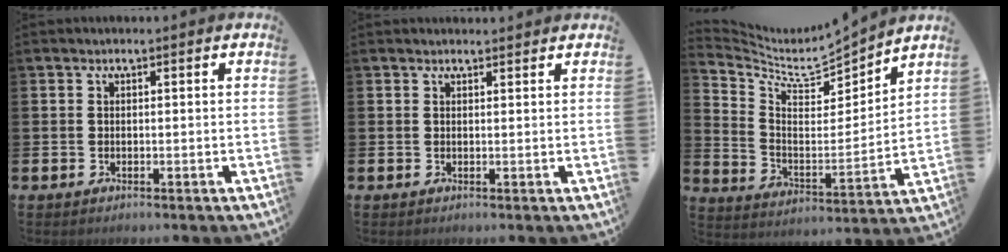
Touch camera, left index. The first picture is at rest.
{"total": 1.0, "force": [0.9, 0.2, 0.1], "torque": [0.007, -0.002, 0.015]}
{"total": 6.5, "force": [5.8, 1.8, 2.3], "torque": [-0.073, -0.057, 0.094]}